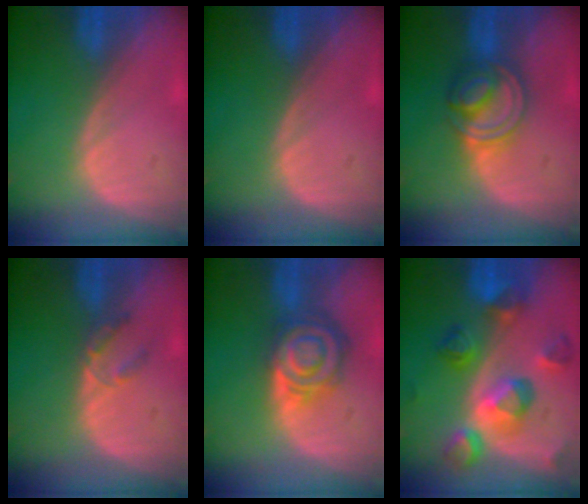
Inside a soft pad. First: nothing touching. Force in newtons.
{"total": 0.0}
{"total": 6.8, "press": 6.2, "slide": 2.6}
{"total": 2.5, "press": 2.3, "slide": 1.0}
{"total": 7.9, "press": 7.1, "slide": 3.6}
{"total": 10.4, "press": 9.3, "slide": 4.6}